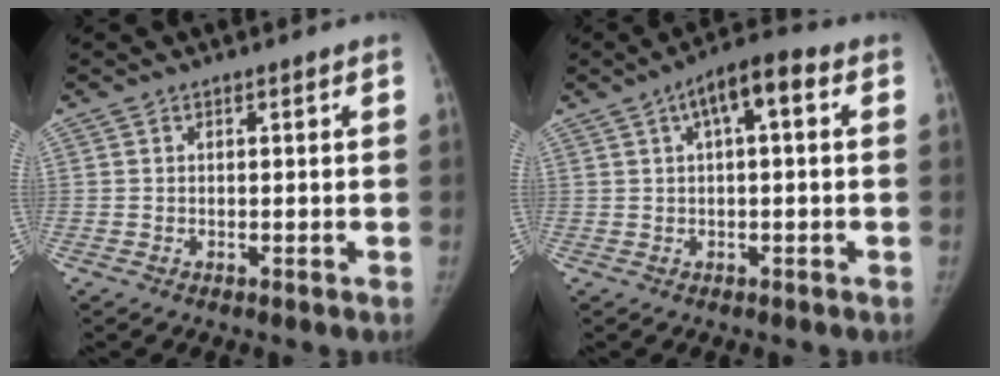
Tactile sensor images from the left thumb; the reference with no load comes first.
{"total": 6.8, "force": [1.8, 2.4, 6.1], "torque": [-0.094, 0.027, 0.018]}